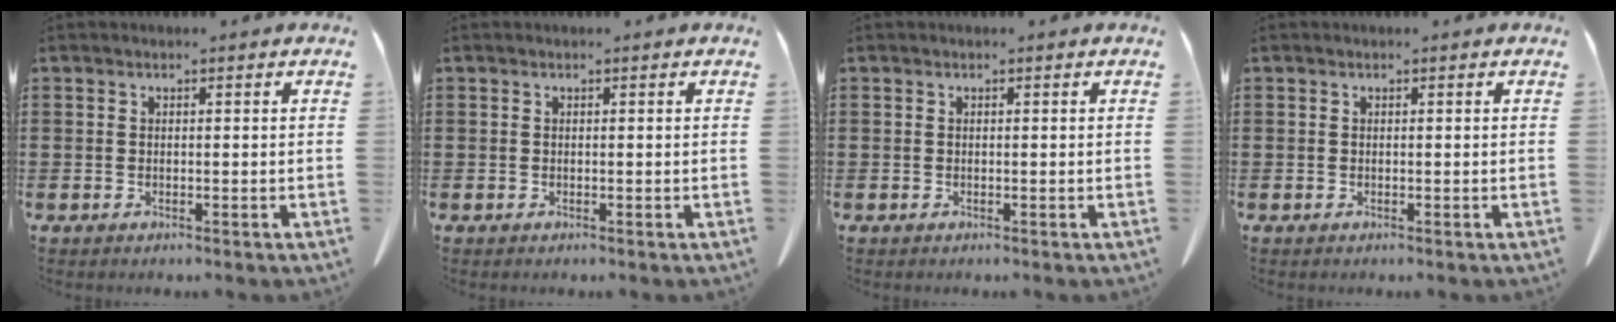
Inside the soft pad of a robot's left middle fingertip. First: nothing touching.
{"total": 0.0}
{"total": 0.0}
{"total": 0.0}